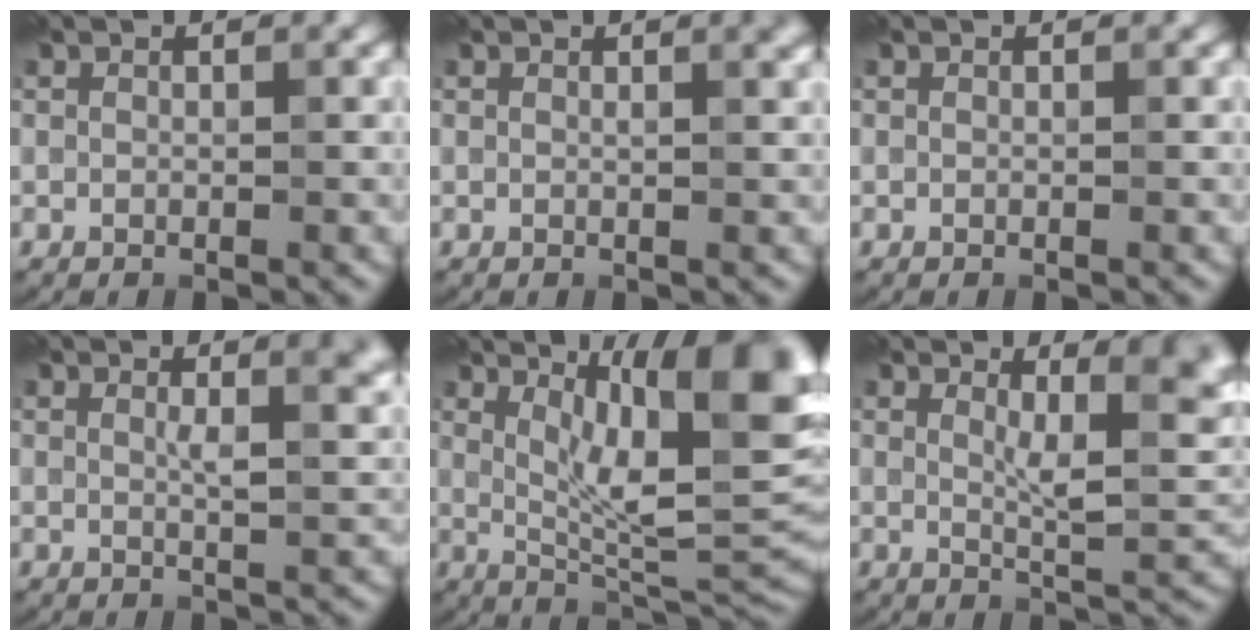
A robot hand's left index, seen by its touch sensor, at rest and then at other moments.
{"total": 1.3, "force": [0.7, 0.3, 1.1], "torque": [-0.005, 0.005, 0.009]}
{"total": 0.0}
{"total": 3.2, "force": [1.4, 0.7, 2.8], "torque": [-0.040, 0.004, 0.020]}
{"total": 11.9, "force": [4.0, 3.2, 10.8], "torque": [-0.140, -0.003, 0.066]}
{"total": 5.9, "force": [2.0, 1.2, 5.4], "torque": [-0.074, -0.003, 0.033]}